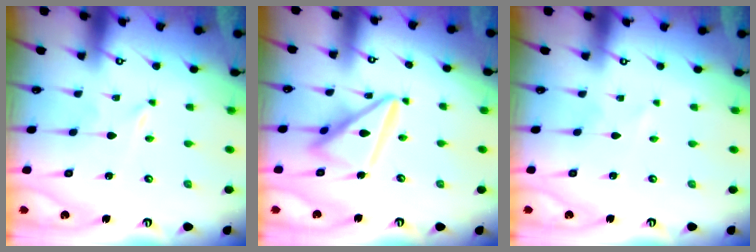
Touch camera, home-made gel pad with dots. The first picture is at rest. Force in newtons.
{"total": 16.7, "press": 16.6, "slide": 1.6}
{"total": 0.0}